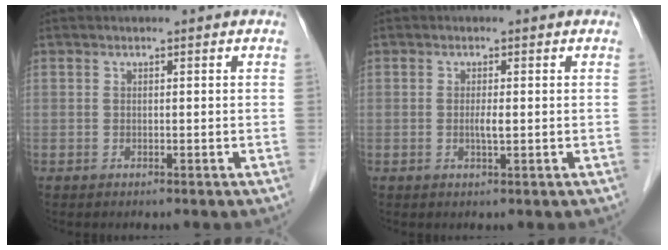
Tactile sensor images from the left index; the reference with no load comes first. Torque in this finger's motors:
{"motor_torque": [0.43, 0.29, 0.00, 0.02]}